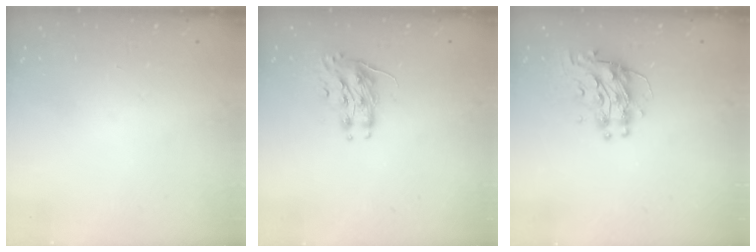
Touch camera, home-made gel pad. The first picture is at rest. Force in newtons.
{"total": 8.2, "press": 8.1, "slide": 0.3}
{"total": 9.8, "press": 9.8, "slide": 1.1}